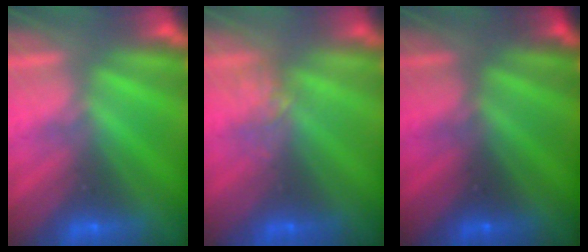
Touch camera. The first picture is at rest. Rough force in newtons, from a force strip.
{"total": 4.4}
{"total": 1.6}